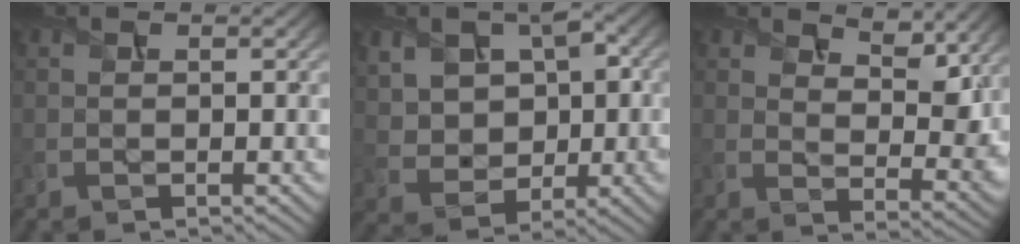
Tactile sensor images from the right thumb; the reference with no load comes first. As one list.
[{"total": 9.2, "force": [2.0, 7.0, 5.7], "torque": [-0.125, 0.008, 0.039]}, {"total": 6.8, "force": [4.8, 2.9, 3.7], "torque": [-0.070, -0.008, 0.076]}]